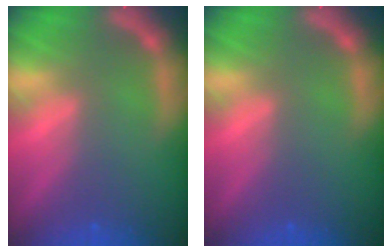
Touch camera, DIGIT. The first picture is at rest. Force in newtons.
{"total": 0.0}